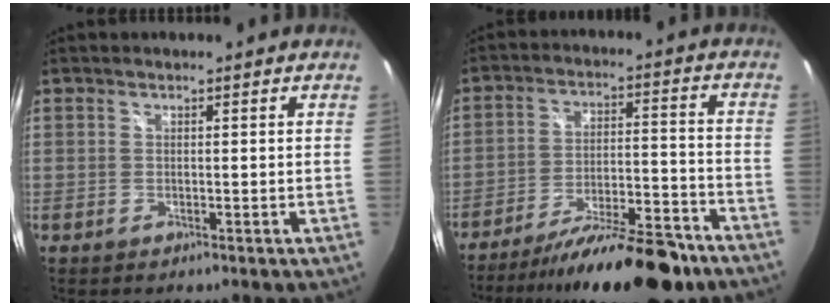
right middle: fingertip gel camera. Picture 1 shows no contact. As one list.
[{"total": 18.5, "force": [-15.1, 4.1, 10.0], "torque": [-0.167, -0.018, -0.222]}]